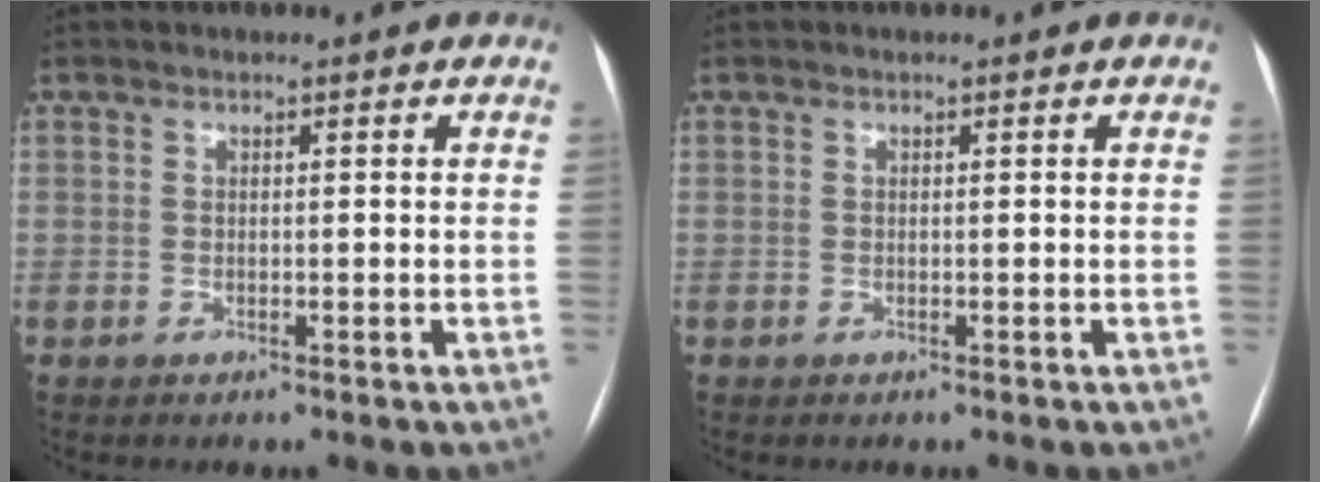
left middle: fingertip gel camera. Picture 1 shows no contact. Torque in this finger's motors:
{"motor_torque": [0.00, 0.00, 0.01, 0.00]}